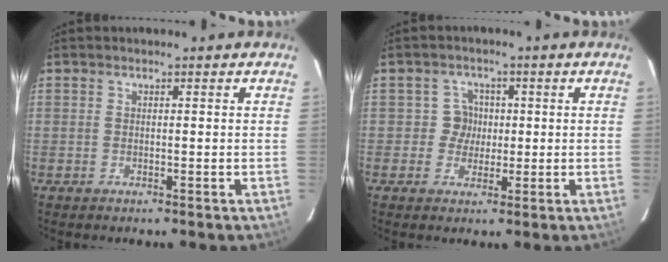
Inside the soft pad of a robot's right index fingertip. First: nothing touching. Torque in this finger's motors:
{"motor_torque": [0.09, 0.03, 0.02, 0.00]}